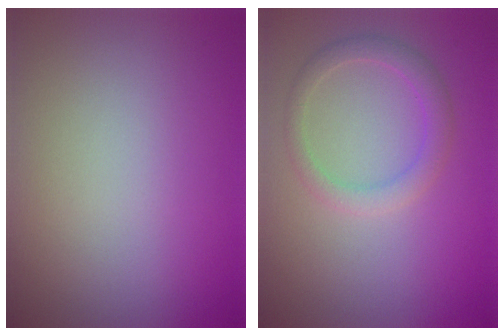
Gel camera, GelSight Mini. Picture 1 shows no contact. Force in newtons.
{"total": 2.4, "press": 2.4, "slide": 0.1}